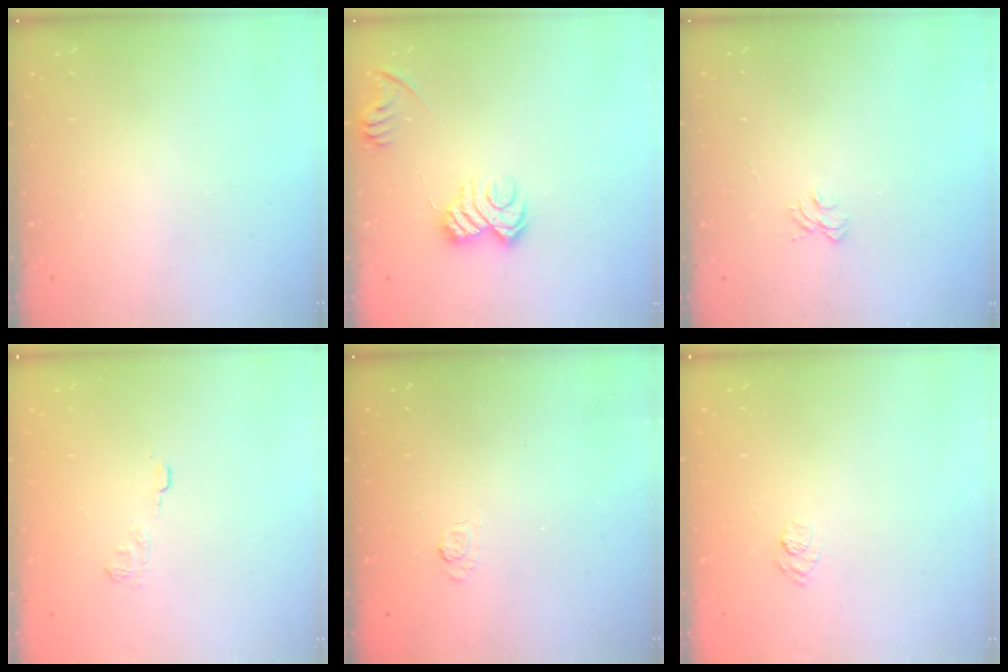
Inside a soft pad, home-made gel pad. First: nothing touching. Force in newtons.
{"total": 10.1, "press": 10.1, "slide": 0.4}
{"total": 5.1, "press": 5.1, "slide": 0.4}
{"total": 3.9, "press": 3.7, "slide": 1.3}
{"total": 2.6, "press": 2.2, "slide": 1.4}
{"total": 7.6, "press": 7.5, "slide": 1.2}